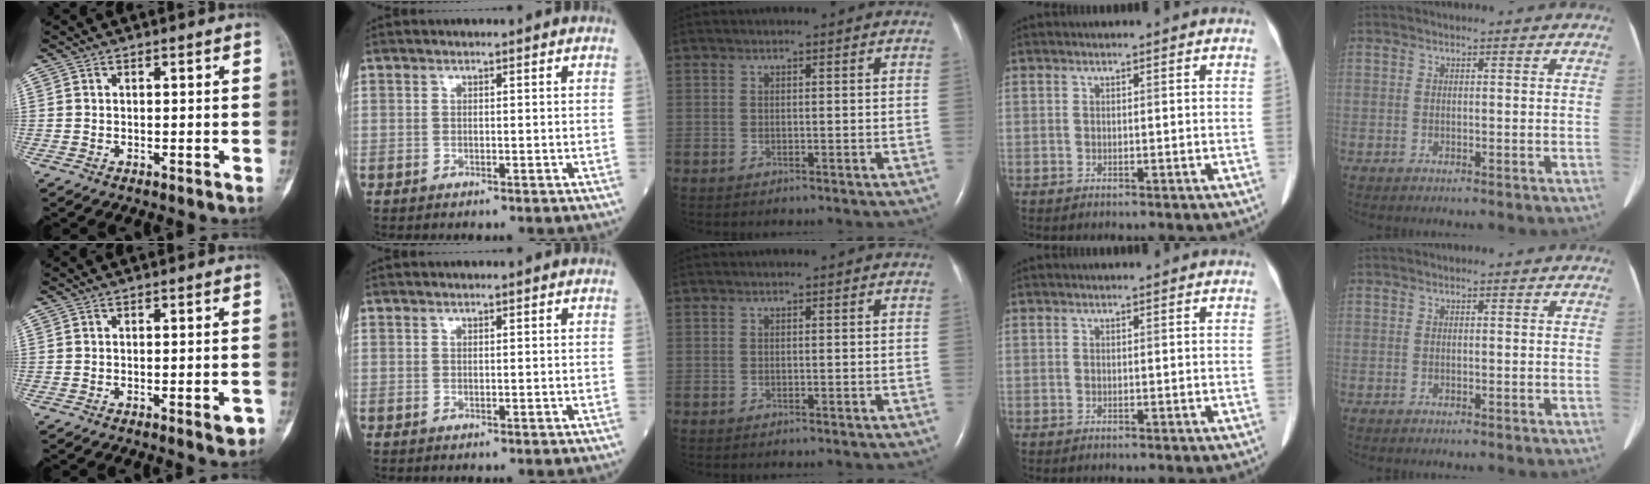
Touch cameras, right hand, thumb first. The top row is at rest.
{"thumb": {"total": 2.7, "force": [-1.3, 0.9, 2.1], "torque": [-0.020, 0.008, -0.015]}}